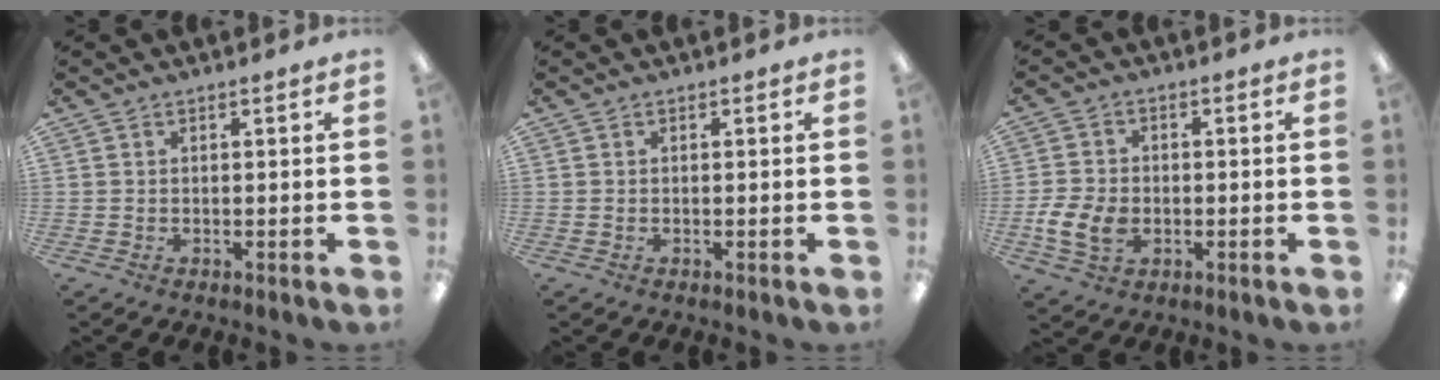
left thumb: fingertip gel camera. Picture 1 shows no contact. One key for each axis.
{"total": 0.0}
{"total": 8.0, "fx": -2.1, "fy": 6.0, "fz": 4.9, "tx": -0.112, "ty": 0.007, "tz": -0.035}